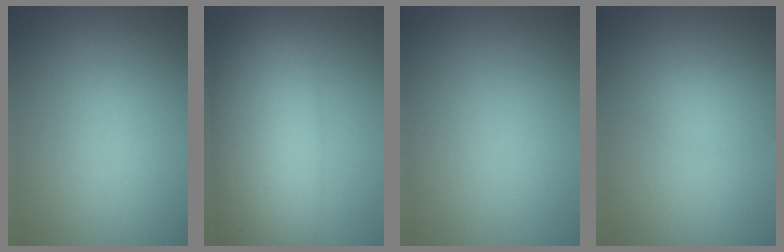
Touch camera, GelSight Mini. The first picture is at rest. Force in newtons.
{"total": 10.6, "press": 10.6, "slide": 0.1}
{"total": 0.0}
{"total": 1.5, "press": 1.5, "slide": 0.0}